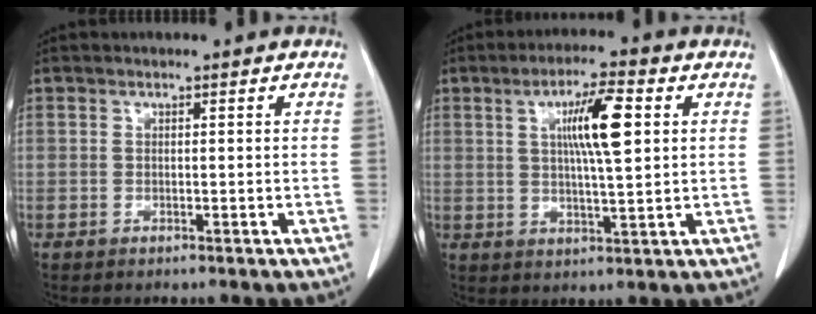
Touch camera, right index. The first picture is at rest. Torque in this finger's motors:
{"motor_torque": [0.66, 0.08, 0.33, 0.13]}